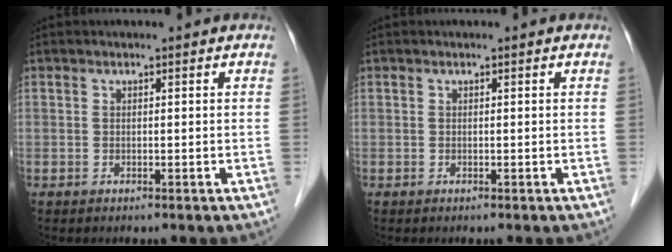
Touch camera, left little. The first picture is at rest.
{"total": 0.0}